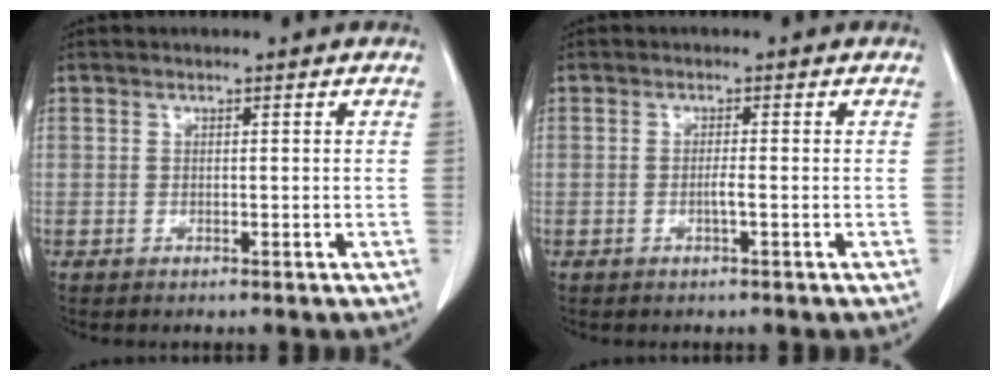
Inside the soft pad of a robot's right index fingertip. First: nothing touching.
{"total": 1.2, "force": [-0.4, -0.1, 1.1], "torque": [-0.021, 0.000, -0.008]}